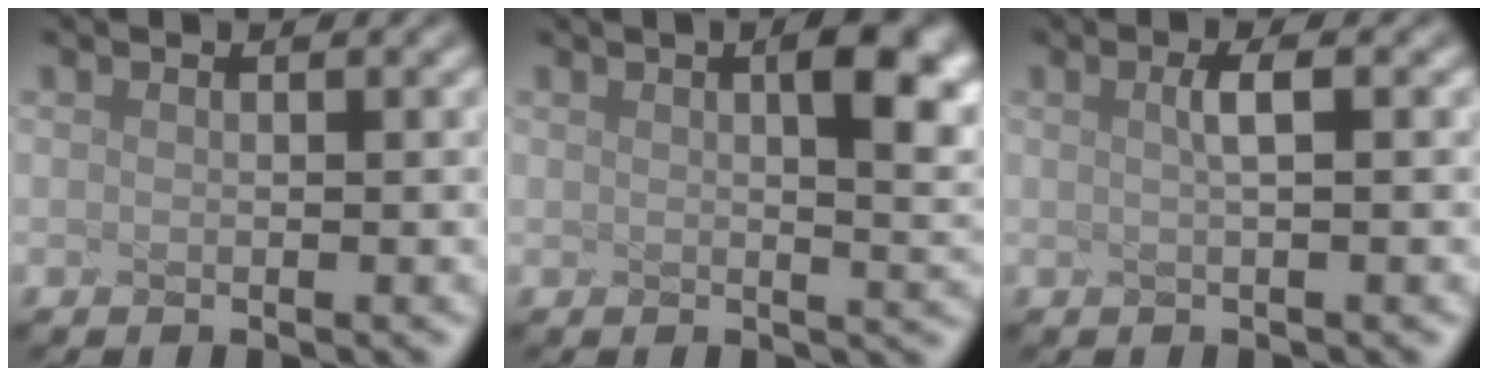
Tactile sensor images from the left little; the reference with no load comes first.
{"total": 4.9, "force": [1.3, 1.1, 4.6], "torque": [-0.051, 0.011, 0.045]}
{"total": 1.4, "force": [-1.0, -0.7, 0.7], "torque": [-0.038, -0.002, 0.016]}